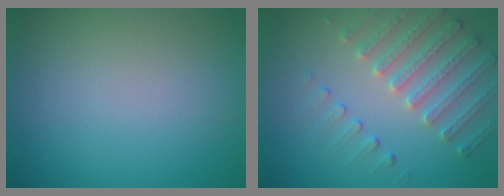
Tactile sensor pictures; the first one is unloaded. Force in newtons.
{"total": 3.8, "press": 3.7, "slide": 0.8}